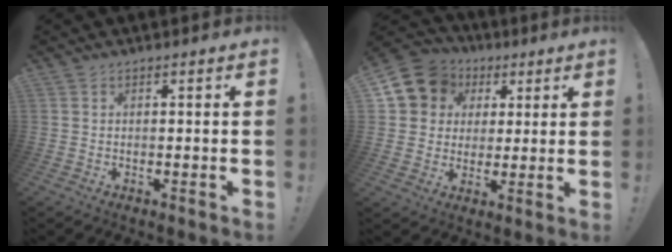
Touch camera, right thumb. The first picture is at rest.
{"total": 11.2, "force": [4.3, 9.8, 3.2], "torque": [-0.054, -0.015, 0.090]}